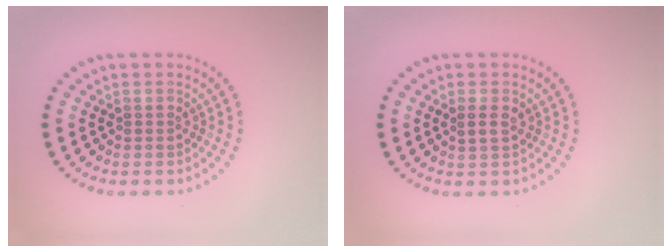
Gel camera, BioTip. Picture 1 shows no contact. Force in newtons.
{"total": 1.4, "press": 1.2, "slide": 0.6}